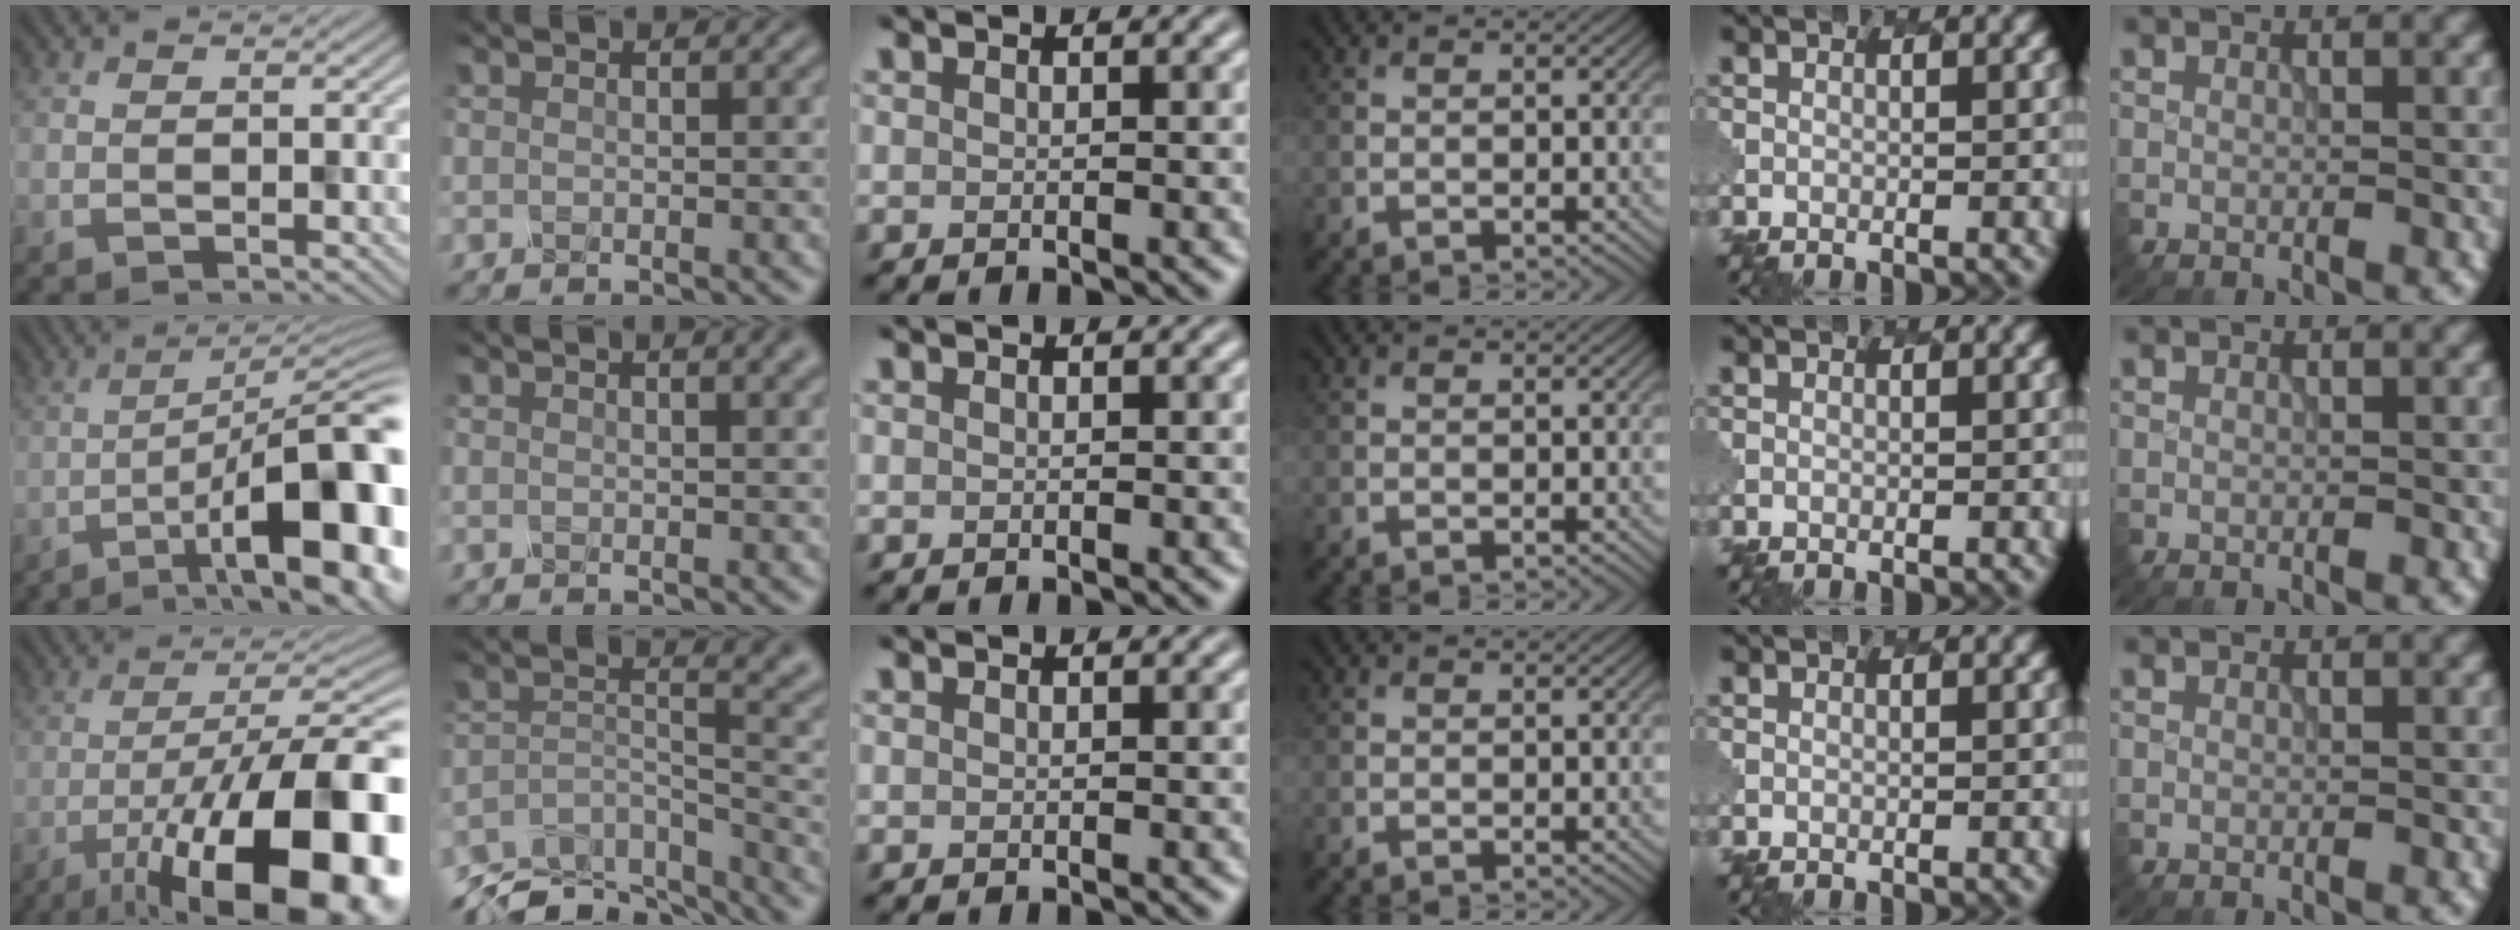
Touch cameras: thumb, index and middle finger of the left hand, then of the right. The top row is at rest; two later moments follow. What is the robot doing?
{"motion": "dispense", "object": "syringe"}